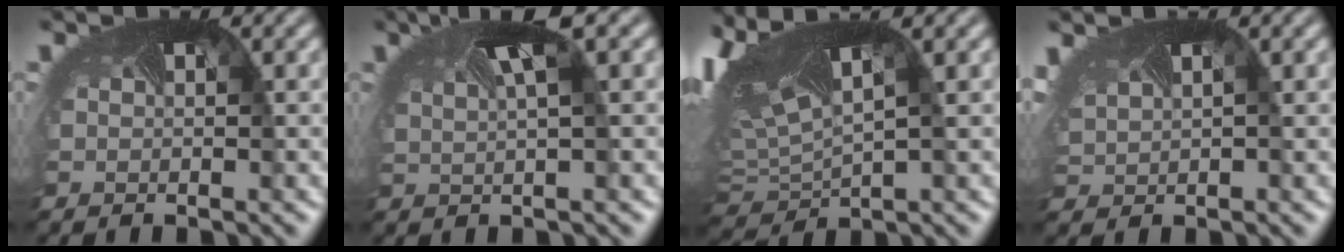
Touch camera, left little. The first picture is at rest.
{"total": 3.7, "force": [1.8, 0.6, 3.1], "torque": [-0.063, 0.005, 0.029]}
{"total": 12.9, "force": [3.7, 6.3, 10.6], "torque": [-0.220, 0.025, 0.080]}
{"total": 4.8, "force": [1.9, 2.7, 3.5], "torque": [-0.098, 0.016, 0.041]}